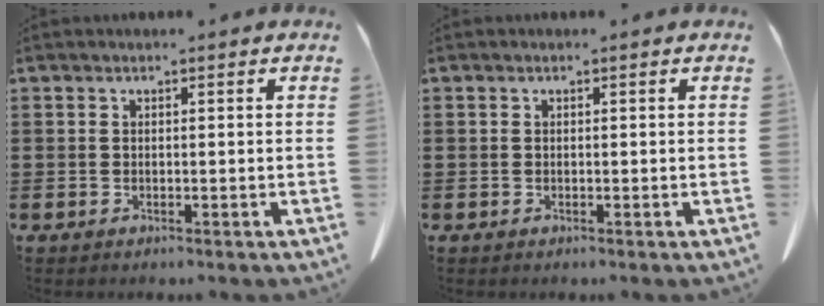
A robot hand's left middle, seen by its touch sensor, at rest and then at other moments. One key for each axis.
{"total": 0.0}